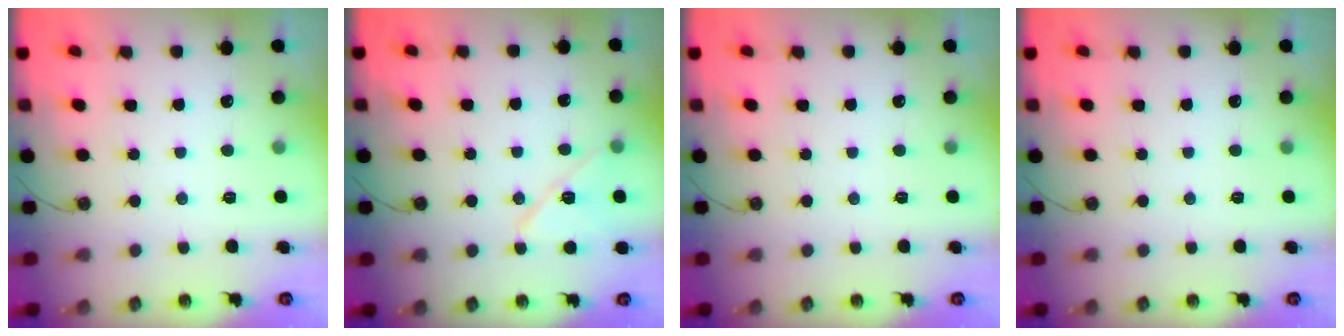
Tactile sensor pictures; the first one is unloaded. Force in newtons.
{"total": 11.2, "press": 11.2, "slide": 0.6}
{"total": 0.0}
{"total": 0.0}